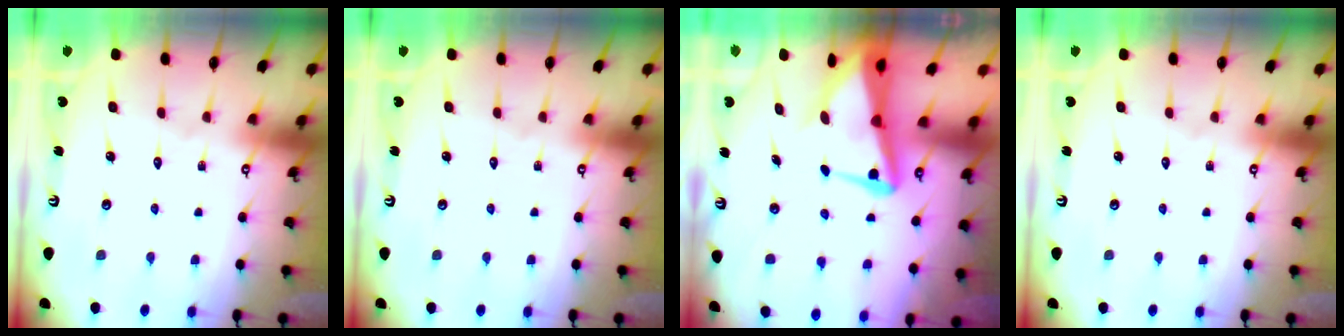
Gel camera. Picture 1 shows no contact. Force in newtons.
{"total": 0.0}
{"total": 6.8, "press": 6.7, "slide": 1.0}
{"total": 0.0}